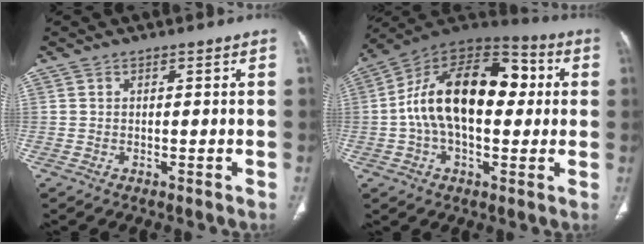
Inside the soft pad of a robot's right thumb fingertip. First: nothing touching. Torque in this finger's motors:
{"motor_torque": [2.45, 2.56, 1.93, -0.66, 0.24]}